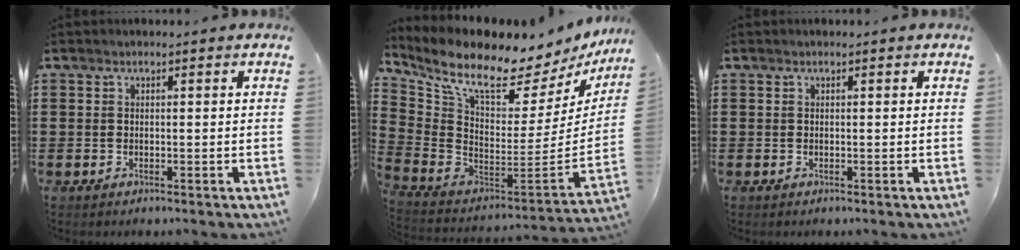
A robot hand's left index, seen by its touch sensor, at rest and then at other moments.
{"total": 8.8, "force": [7.3, 1.7, 4.6], "torque": [-0.120, -0.076, 0.118]}
{"total": 0.0}